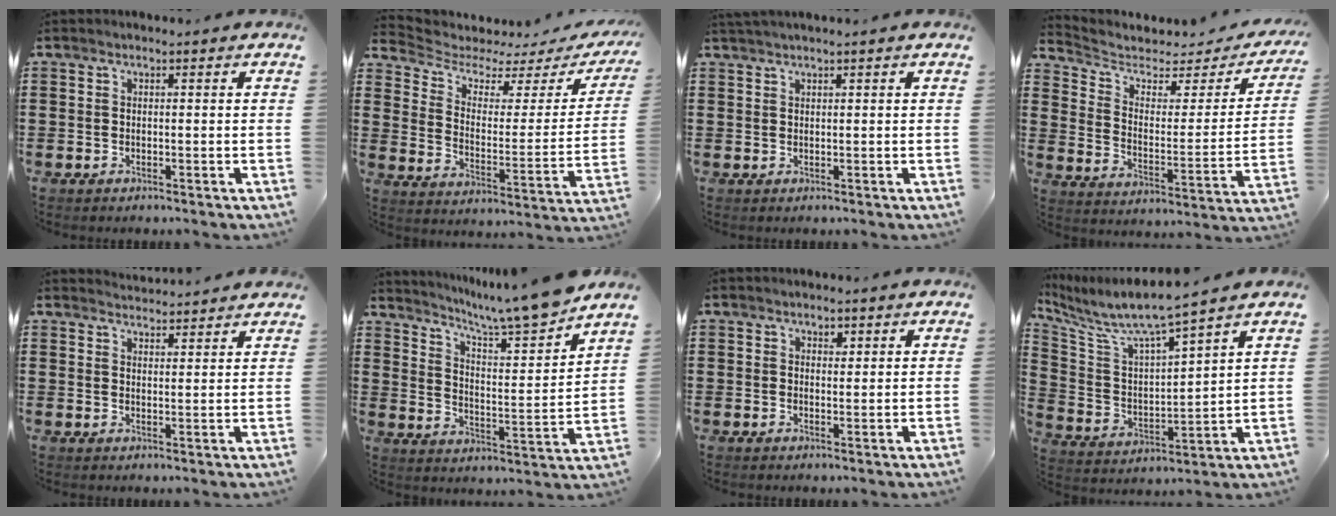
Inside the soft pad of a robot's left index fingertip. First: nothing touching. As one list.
[{"total": 3.5, "force": [2.6, 1.6, 1.6], "torque": [-0.055, -0.020, 0.038]}, {"total": 1.1, "force": [0.9, -0.2, 0.5], "torque": [-0.011, 0.000, 0.017]}, {"total": 3.9, "force": [2.8, 2.1, 1.6], "torque": [-0.054, -0.017, 0.044]}, {"total": 2.6, "force": [2.6, -0.1, -0.2], "torque": [-0.003, -0.011, 0.049]}, {"total": 9.0, "force": [8.2, -1.0, 3.5], "torque": [-0.086, -0.066, 0.132]}, {"total": 1.3, "force": [0.9, 0.8, 0.6], "torque": [-0.006, 0.001, 0.015]}, {"total": 6.2, "force": [5.5, 0.1, 2.9], "torque": [-0.086, -0.044, 0.086]}]